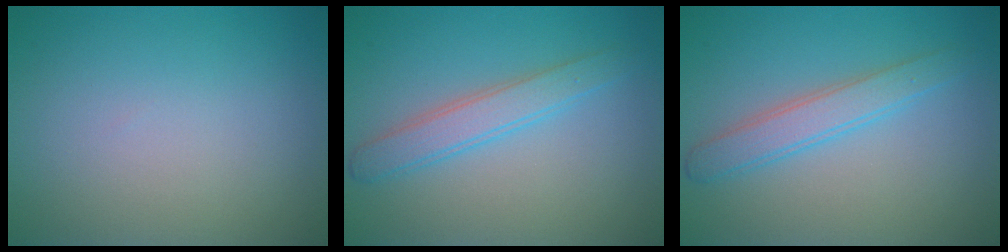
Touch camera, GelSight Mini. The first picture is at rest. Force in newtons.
{"total": 2.8, "press": 2.8, "slide": 0.2}
{"total": 2.8, "press": 2.8, "slide": 0.2}